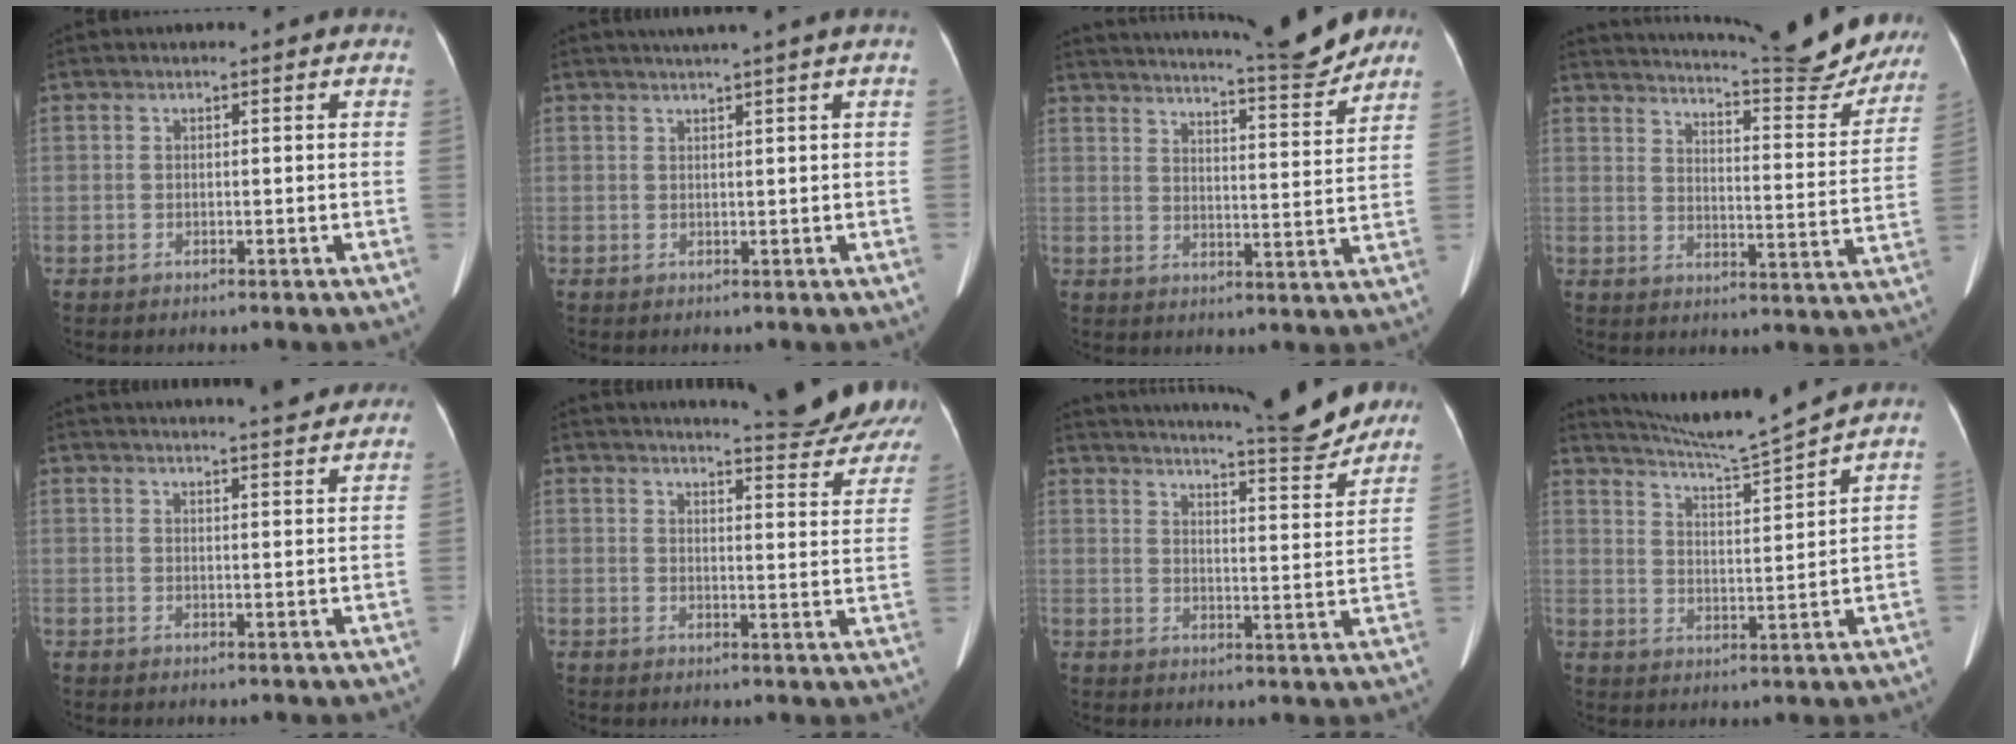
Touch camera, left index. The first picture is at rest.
{"total": 3.3, "force": [2.6, -1.1, 1.7], "torque": [-0.018, 0.009, 0.042]}
{"total": 15.6, "force": [14.4, 0.6, 6.0], "torque": [-0.093, -0.026, 0.192]}
{"total": 21.3, "force": [19.7, 1.9, 7.8], "torque": [-0.113, -0.062, 0.243]}
{"total": 12.5, "force": [11.7, 0.7, 4.5], "torque": [-0.061, 0.009, 0.139]}
{"total": 13.3, "force": [12.8, 0.5, 3.7], "torque": [-0.042, -0.054, 0.135]}
{"total": 17.3, "force": [16.0, 0.9, 6.7], "torque": [-0.102, -0.037, 0.208]}
{"total": 9.6, "force": [9.0, -2.5, 2.3], "torque": [-0.053, -0.026, 0.157]}